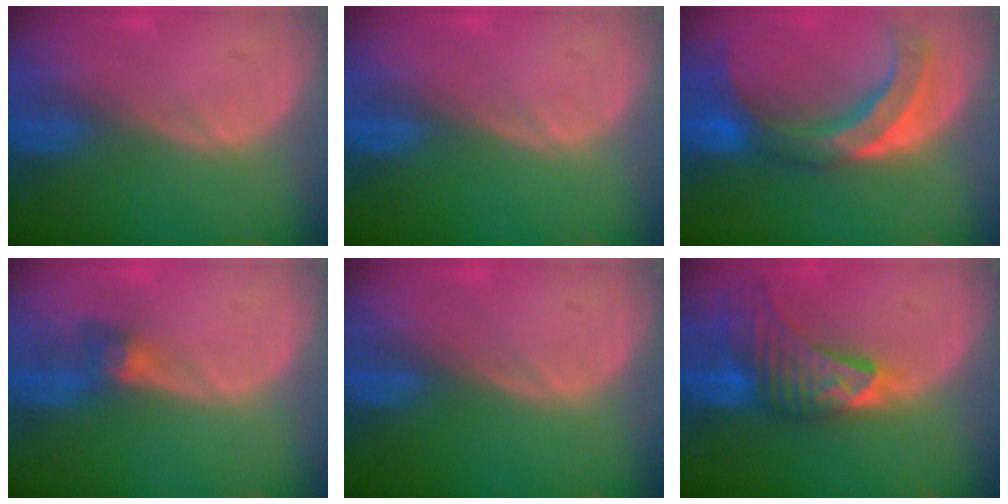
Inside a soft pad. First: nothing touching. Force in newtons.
{"total": 0.0}
{"total": 10.3, "press": 9.3, "slide": 4.4}
{"total": 3.1, "press": 2.7, "slide": 1.5}
{"total": 0.0}
{"total": 8.9, "press": 8.3, "slide": 3.4}